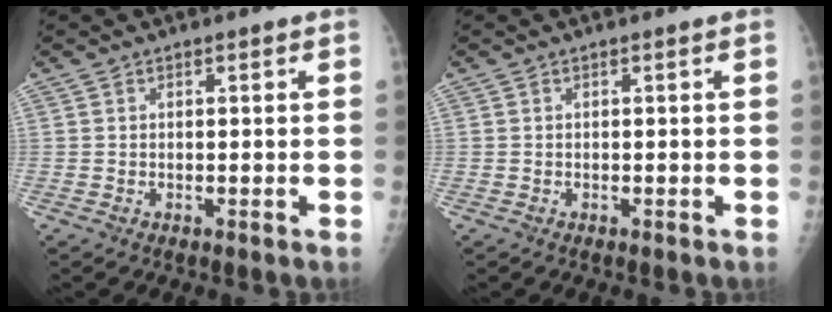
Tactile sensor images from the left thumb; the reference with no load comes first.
{"total": 0.0}